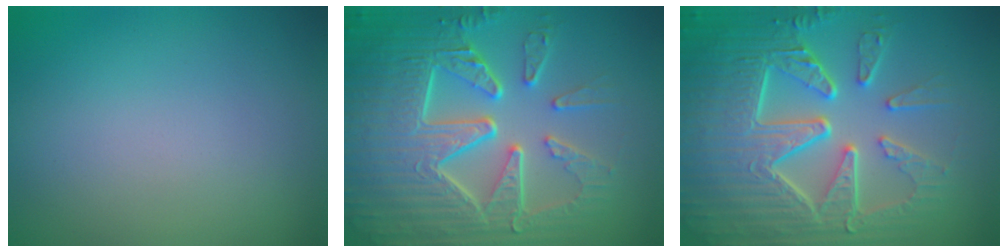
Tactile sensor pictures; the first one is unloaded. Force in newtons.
{"total": 9.7, "press": 6.5, "slide": 7.2}
{"total": 10.0, "press": 6.7, "slide": 7.4}